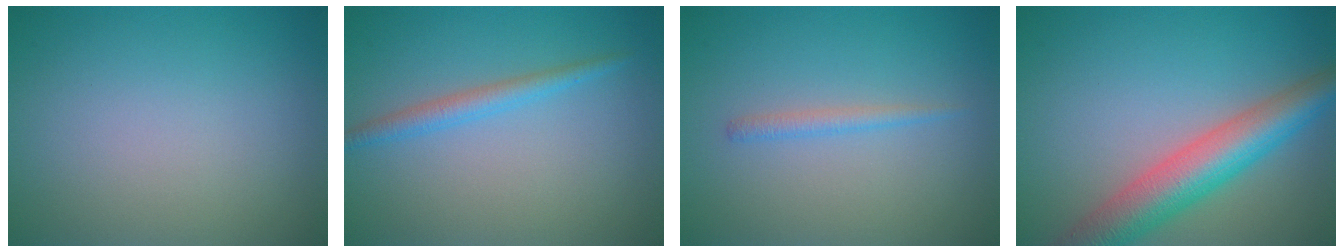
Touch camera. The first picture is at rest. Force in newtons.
{"total": 2.0, "press": 2.0, "slide": 0.1}
{"total": 1.1, "press": 1.1, "slide": 0.1}
{"total": 7.1, "press": 7.1, "slide": 0.5}